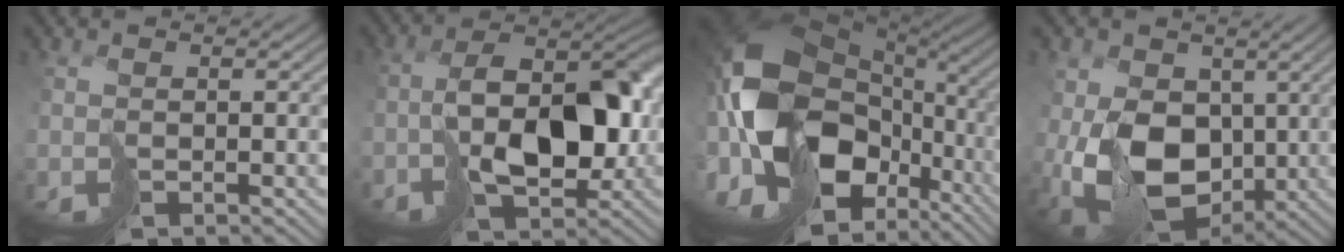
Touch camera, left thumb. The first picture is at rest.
{"total": 10.5, "force": [-1.6, 6.3, 8.2], "torque": [-0.106, 0.010, -0.021]}
{"total": 20.3, "force": [-1.3, 12.8, 15.7], "torque": [-0.331, -0.020, -0.012]}
{"total": 12.0, "force": [0.1, 8.6, 8.4], "torque": [-0.176, -0.013, -0.003]}